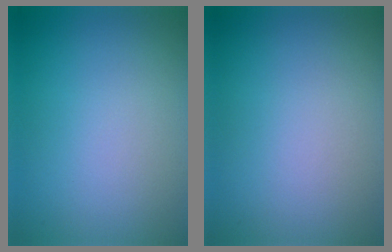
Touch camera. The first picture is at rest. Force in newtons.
{"total": 0.0}